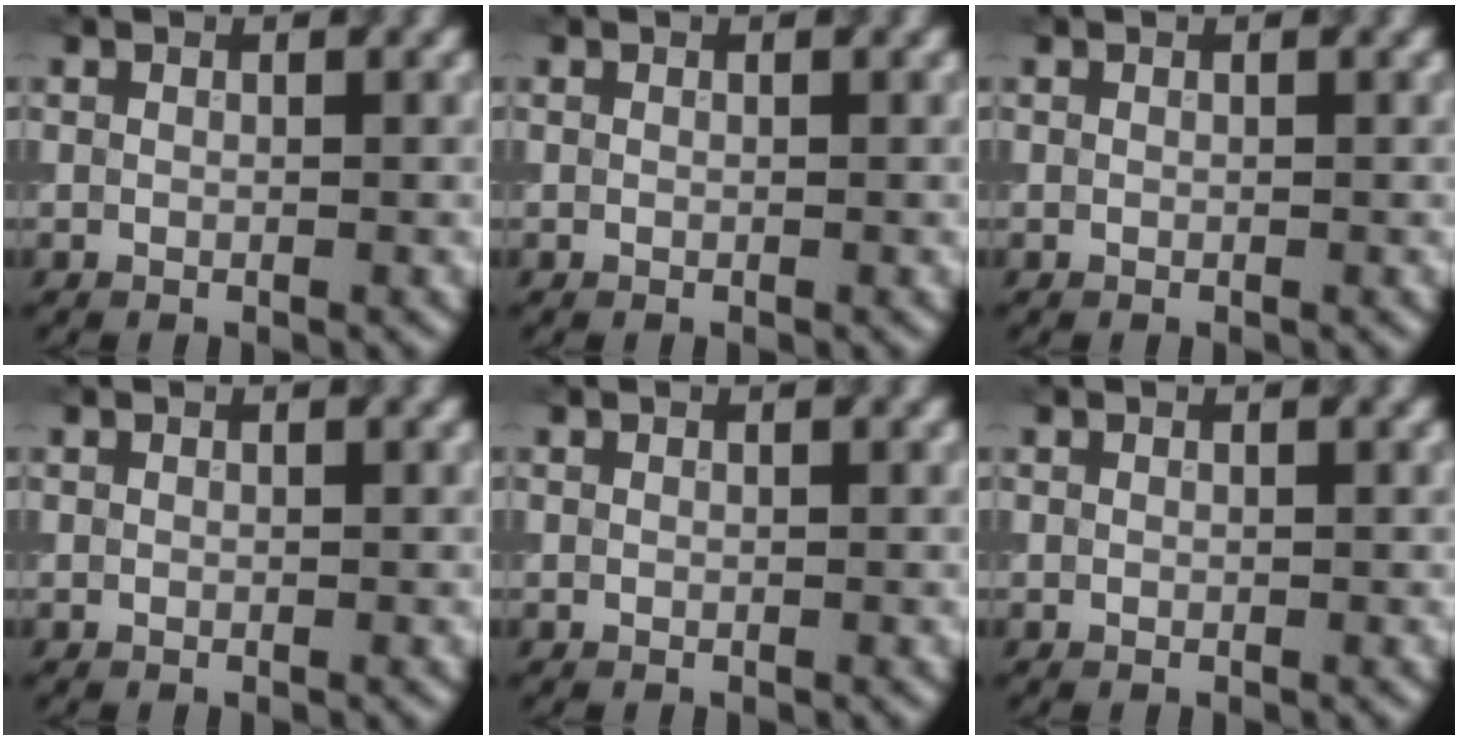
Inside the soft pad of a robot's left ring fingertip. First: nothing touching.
{"total": 0.0}
{"total": 0.0}
{"total": 0.0}
{"total": 0.0}
{"total": 0.0}